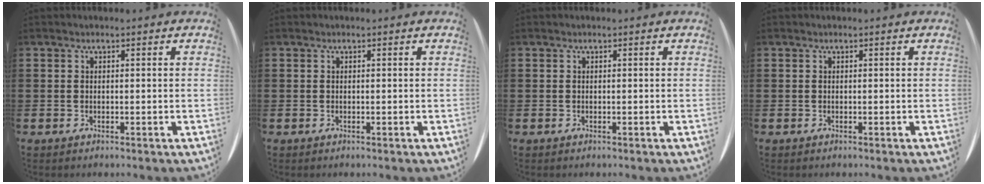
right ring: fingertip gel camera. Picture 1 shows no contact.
{"total": 0.0}
{"total": 0.0}
{"total": 0.0}